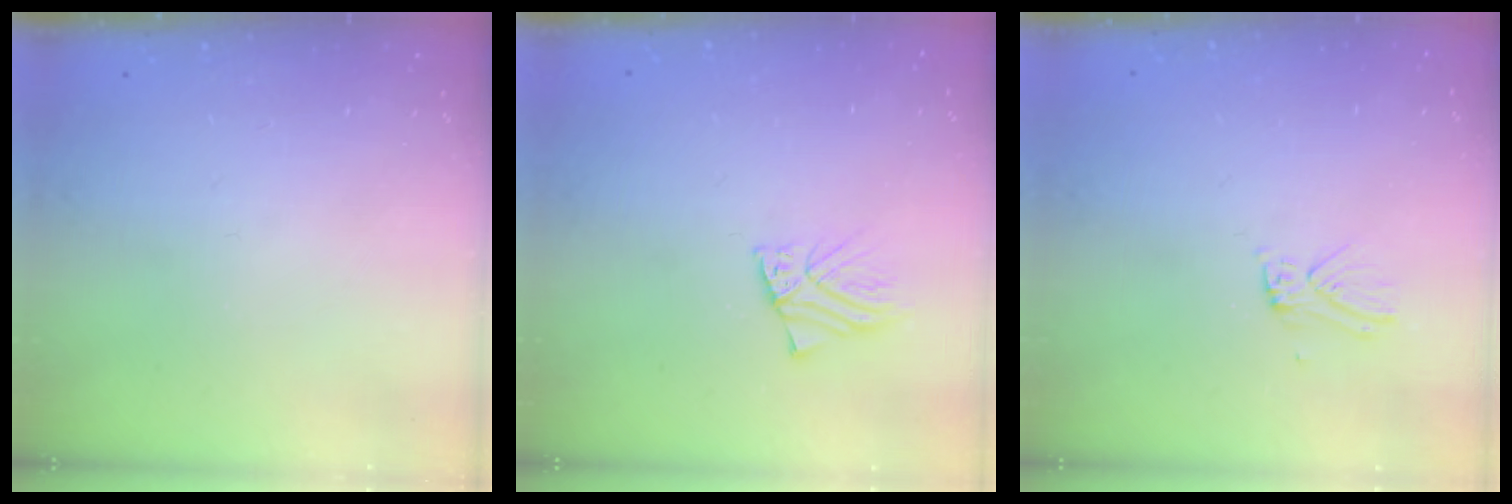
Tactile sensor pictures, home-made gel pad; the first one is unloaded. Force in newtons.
{"total": 3.2, "press": 3.2, "slide": 0.2}
{"total": 3.9, "press": 3.9, "slide": 0.5}